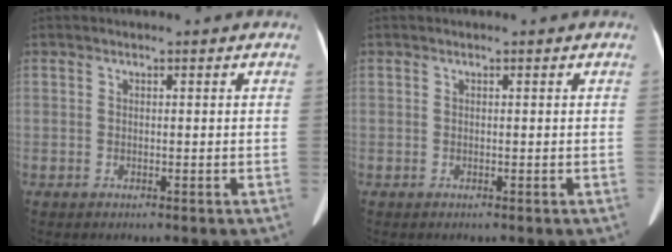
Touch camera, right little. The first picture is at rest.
{"total": 0.0}